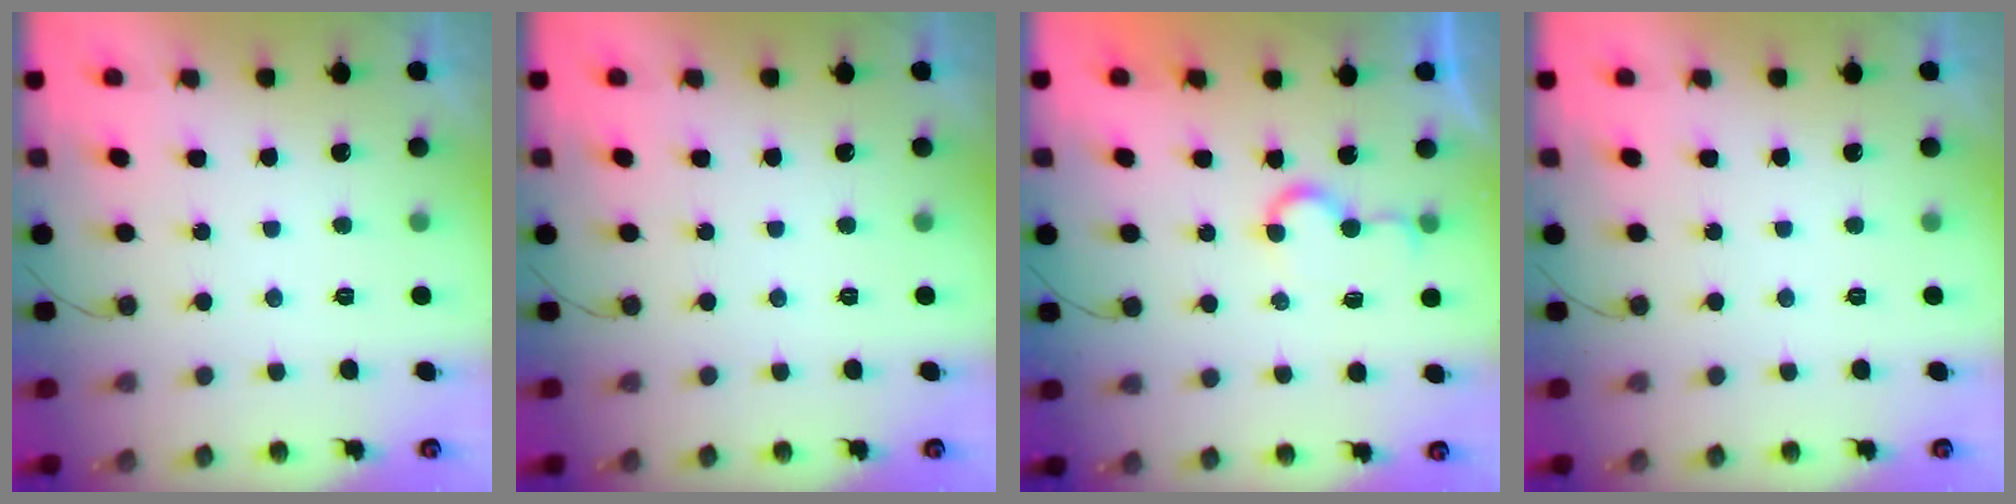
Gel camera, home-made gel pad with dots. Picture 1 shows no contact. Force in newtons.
{"total": 0.0}
{"total": 5.1, "press": 5.1, "slide": 0.4}
{"total": 0.0}